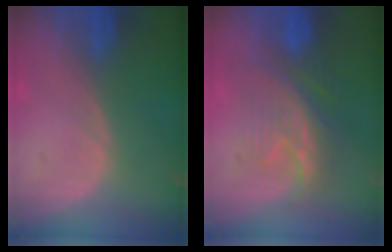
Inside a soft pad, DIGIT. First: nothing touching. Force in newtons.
{"total": 7.8, "press": 7.6, "slide": 1.4}